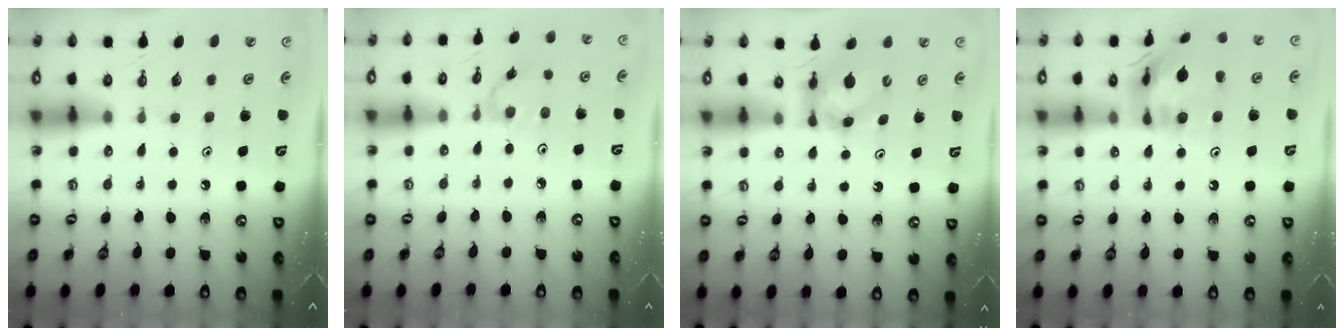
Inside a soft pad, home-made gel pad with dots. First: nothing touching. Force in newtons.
{"total": 0.6, "press": 0.5, "slide": 0.3}
{"total": 6.3, "press": 6.3, "slide": 0.4}
{"total": 14.0, "press": 13.9, "slide": 2.0}